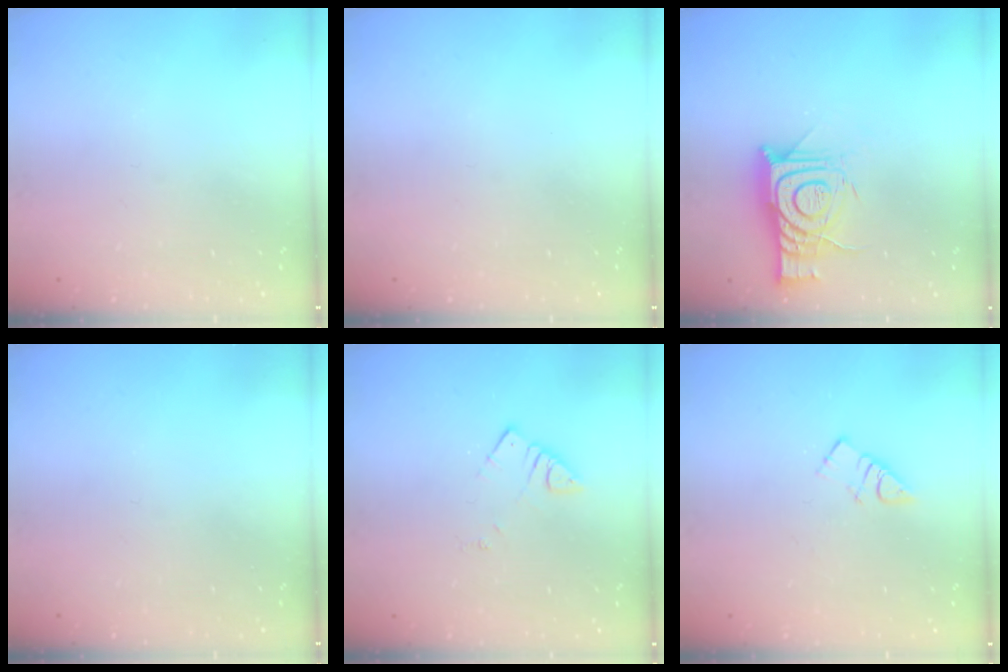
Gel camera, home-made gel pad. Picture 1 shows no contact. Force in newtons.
{"total": 0.0}
{"total": 12.7, "press": 12.6, "slide": 1.1}
{"total": 0.0}
{"total": 2.8, "press": 2.7, "slide": 0.3}
{"total": 4.0, "press": 4.0, "slide": 0.4}